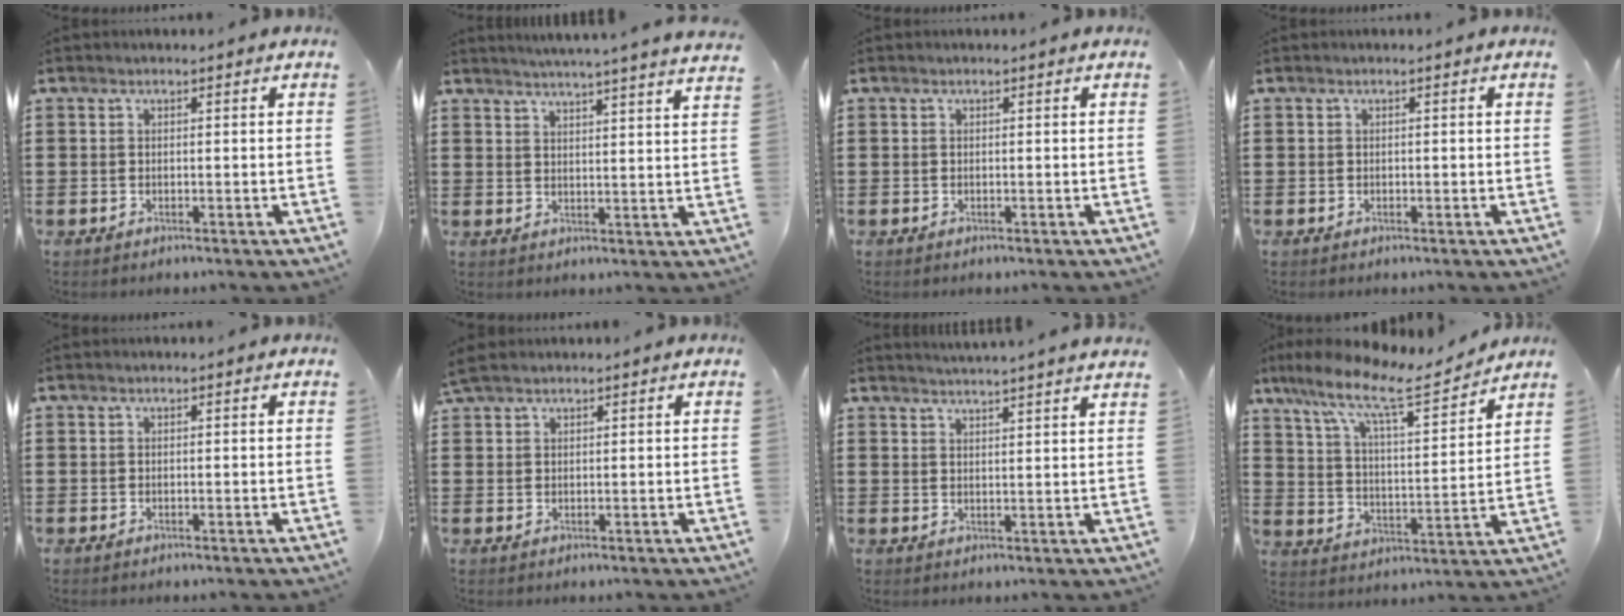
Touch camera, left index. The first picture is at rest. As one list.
[{"total": 4.1, "force": [3.8, -1.2, 0.9], "torque": [-0.031, -0.024, 0.064]}, {"total": 0.0}, {"total": 0.0}, {"total": 0.0}, {"total": 2.1, "force": [1.7, 0.6, 1.0], "torque": [-0.025, 0.003, 0.034]}, {"total": 2.8, "force": [2.7, -0.9, 0.3], "torque": [-0.013, -0.014, 0.049]}, {"total": 10.7, "force": [7.8, 2.3, 6.9], "torque": [-0.153, -0.041, 0.128]}]